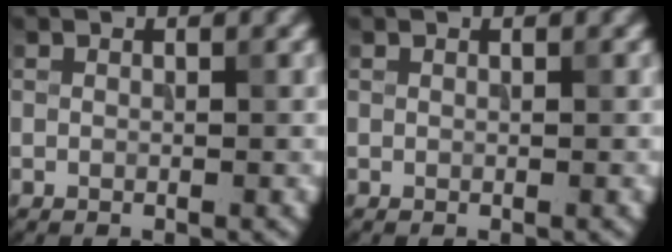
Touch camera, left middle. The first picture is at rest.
{"total": 0.0}